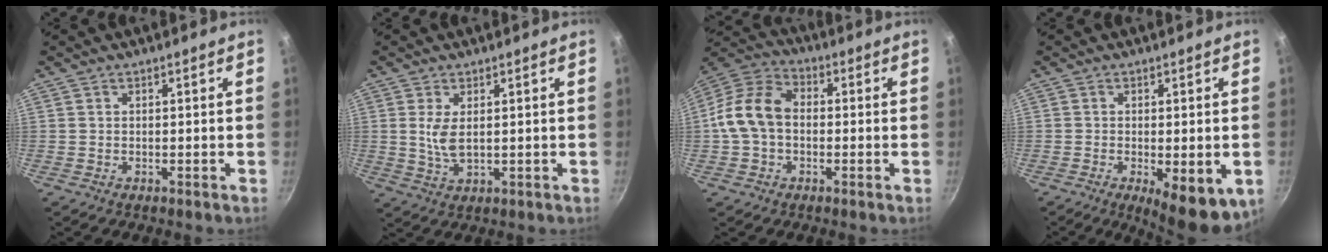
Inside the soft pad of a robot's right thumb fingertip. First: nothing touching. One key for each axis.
{"total": 4.6, "fx": 0.8, "fy": 2.1, "fz": 4.0, "tx": -0.078, "ty": -0.009, "tz": 0.020}
{"total": 11.4, "fx": -0.5, "fy": 8.2, "fz": 7.8, "tx": -0.128, "ty": 0.034, "tz": -0.030}
{"total": 9.8, "fx": -3.1, "fy": 3.3, "fz": 8.7, "tx": -0.108, "ty": -0.007, "tz": -0.032}